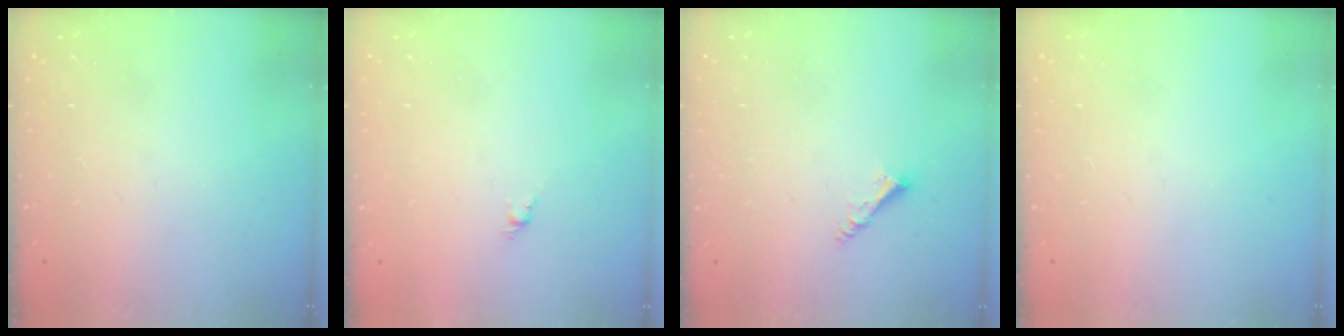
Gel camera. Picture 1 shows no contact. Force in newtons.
{"total": 1.6, "press": 1.5, "slide": 0.5}
{"total": 3.9, "press": 3.9, "slide": 0.5}
{"total": 0.0}